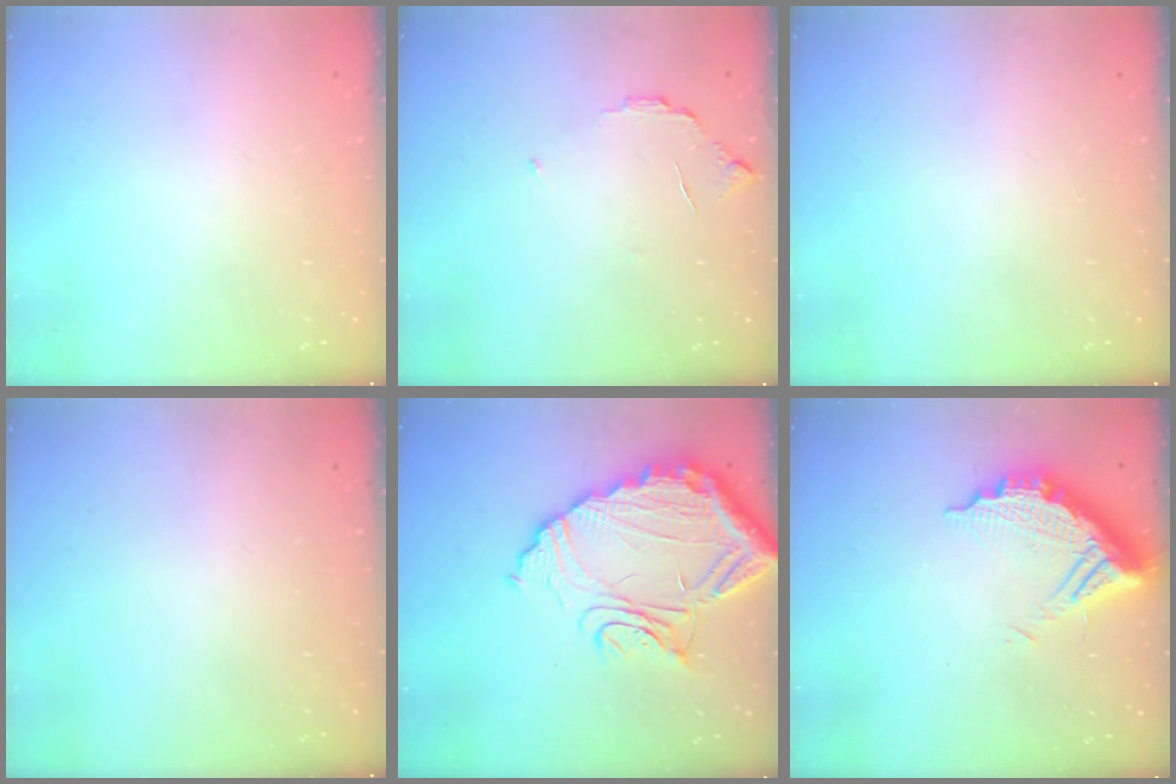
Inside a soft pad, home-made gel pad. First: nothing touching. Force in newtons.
{"total": 4.9, "press": 4.9, "slide": 0.4}
{"total": 0.0}
{"total": 0.0}
{"total": 19.5, "press": 19.4, "slide": 1.7}
{"total": 13.7, "press": 13.7, "slide": 1.0}